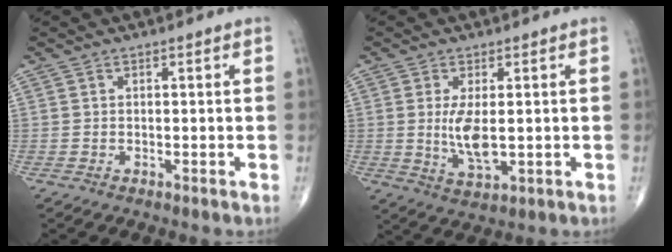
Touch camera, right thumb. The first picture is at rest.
{"total": 6.7, "force": [0.3, 2.6, 6.1], "torque": [-0.121, -0.019, 0.012]}